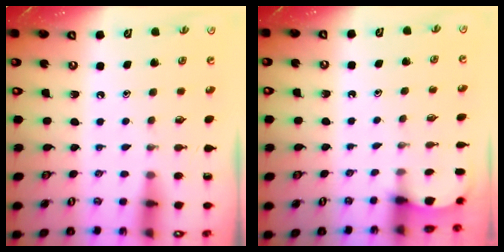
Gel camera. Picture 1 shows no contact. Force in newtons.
{"total": 1.3, "press": 1.3, "slide": 0.1}